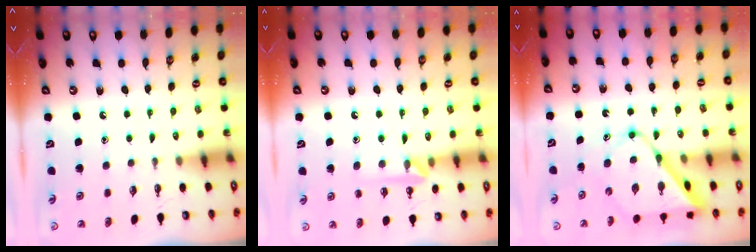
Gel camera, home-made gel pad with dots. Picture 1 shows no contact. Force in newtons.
{"total": 6.6, "press": 6.6, "slide": 0.8}
{"total": 12.1, "press": 12.0, "slide": 1.0}